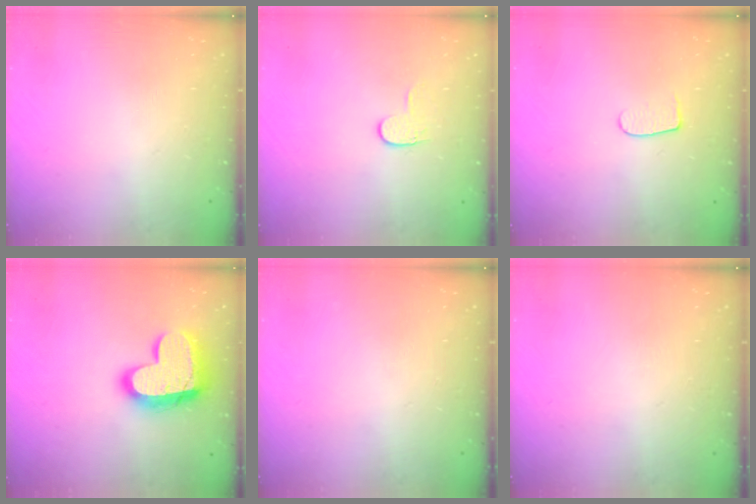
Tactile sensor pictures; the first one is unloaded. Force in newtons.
{"total": 4.3, "press": 4.3, "slide": 0.5}
{"total": 5.9, "press": 5.9, "slide": 0.6}
{"total": 18.4, "press": 18.3, "slide": 1.7}
{"total": 0.0}
{"total": 0.0}